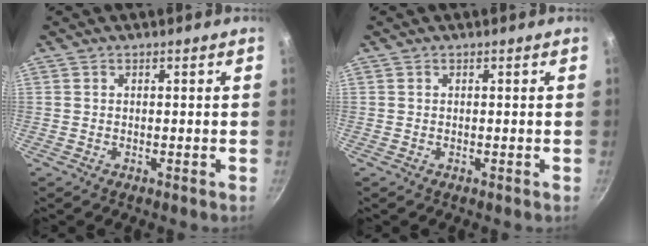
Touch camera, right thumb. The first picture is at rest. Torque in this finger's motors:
{"motor_torque": [-0.08, 0.02, 0.00, 0.00, 0.00]}